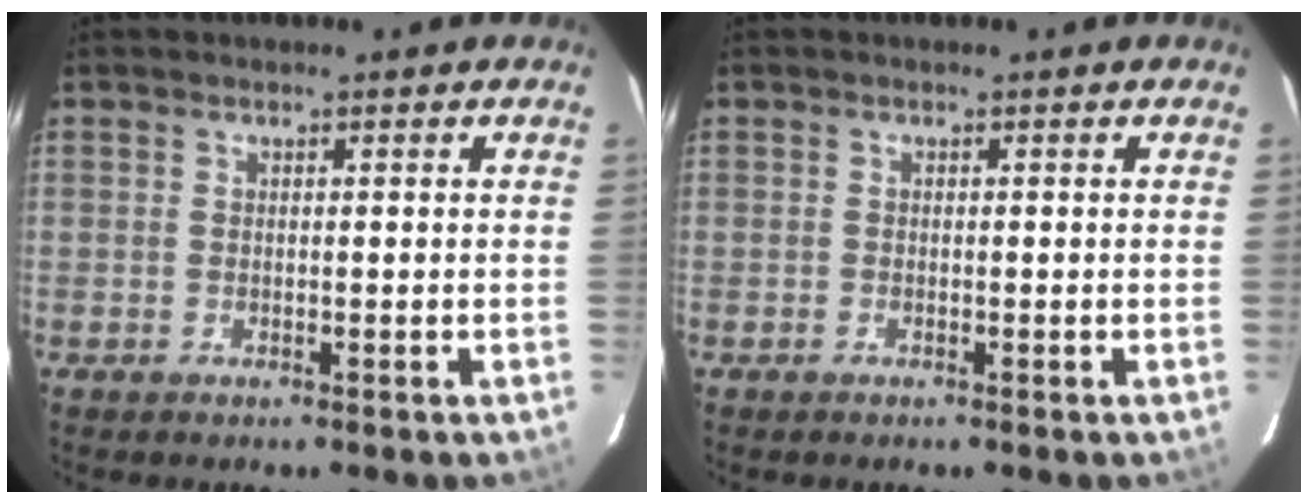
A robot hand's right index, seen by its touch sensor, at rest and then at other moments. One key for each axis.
{"total": 0.0}